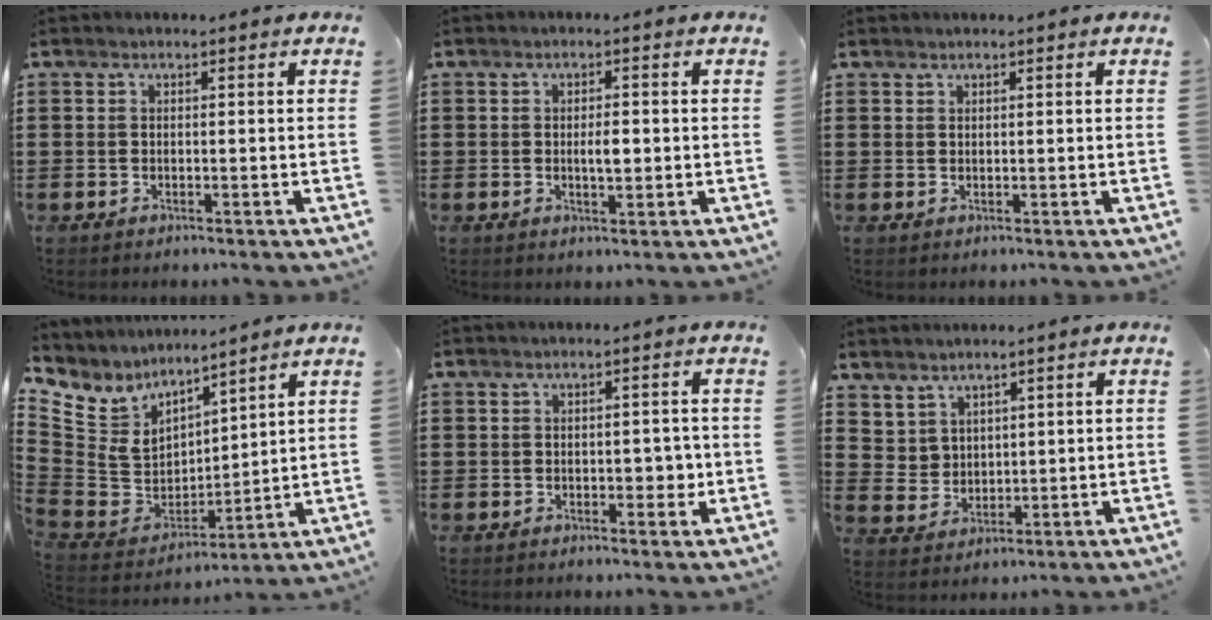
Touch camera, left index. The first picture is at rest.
{"total": 2.6, "force": [-0.1, 0.9, 2.4], "torque": [-0.039, -0.003, -0.004]}
{"total": 0.7, "force": [0.6, 0.2, 0.0], "torque": [-0.003, 0.000, 0.013]}
{"total": 6.0, "force": [3.9, 4.5, 0.8], "torque": [-0.070, -0.046, 0.070]}
{"total": 3.2, "force": [-0.2, 1.8, 2.6], "torque": [-0.034, 0.000, -0.010]}
{"total": 4.0, "force": [3.0, 2.7, 0.0], "torque": [-0.018, -0.002, 0.056]}